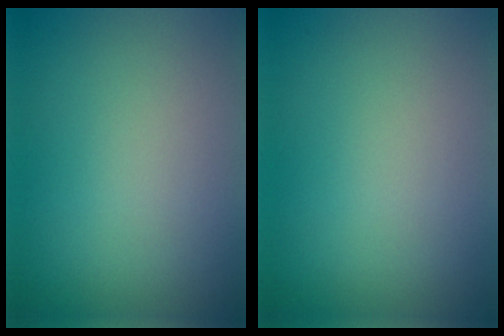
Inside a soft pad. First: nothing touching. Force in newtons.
{"total": 0.0}